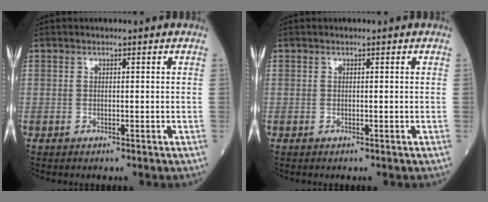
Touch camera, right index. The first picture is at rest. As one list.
[{"total": 0.0}]